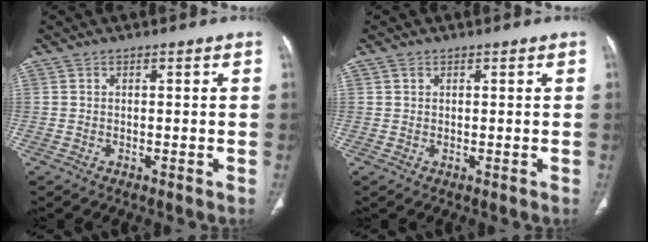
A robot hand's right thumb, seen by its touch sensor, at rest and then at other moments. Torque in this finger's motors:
{"motor_torque": [-0.12, -0.12, 0.52, 0.06, -0.07]}